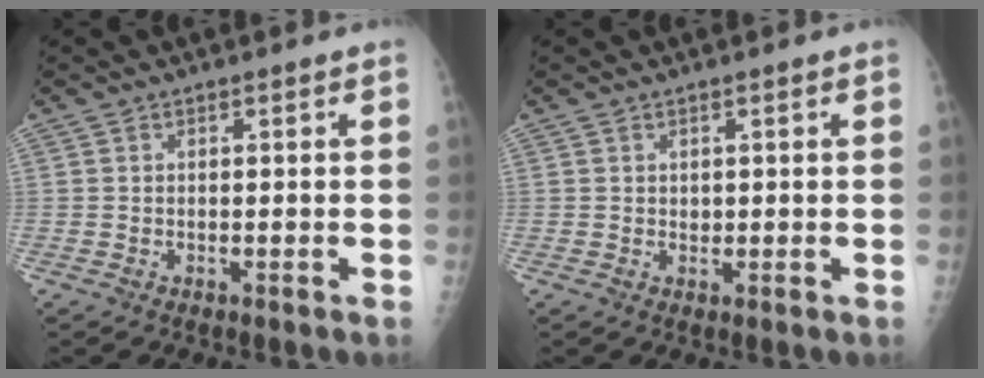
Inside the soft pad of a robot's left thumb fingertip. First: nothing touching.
{"total": 0.8, "force": [0.3, 0.6, 0.4], "torque": [0.000, -0.002, 0.006]}